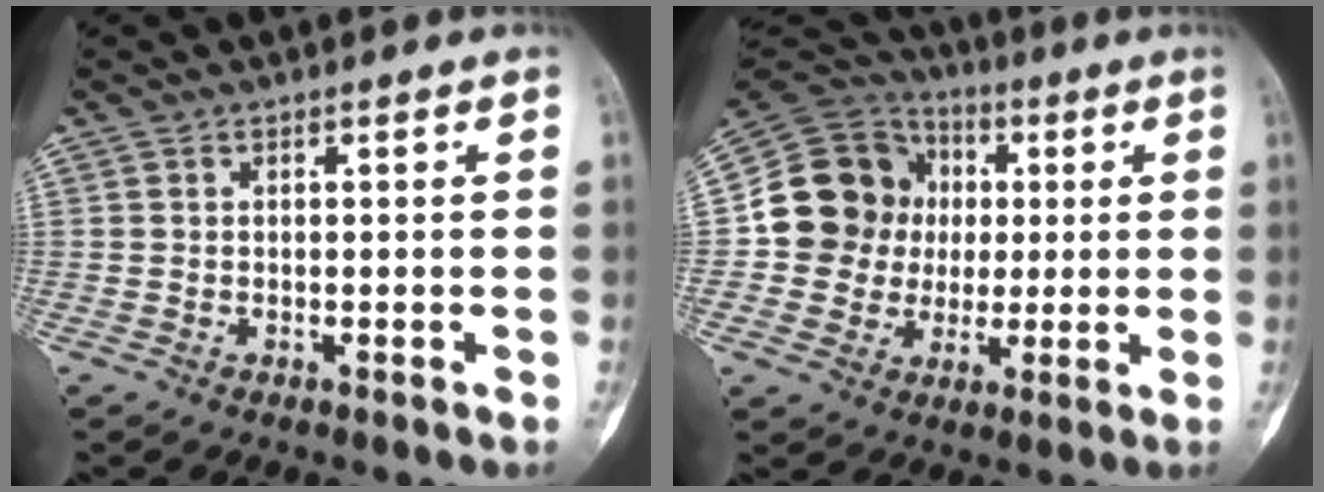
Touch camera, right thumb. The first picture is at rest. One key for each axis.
{"total": 15.6, "fx": 1.0, "fy": 14.5, "fz": 5.8, "tx": -0.072, "ty": 0.027, "tz": 0.022}